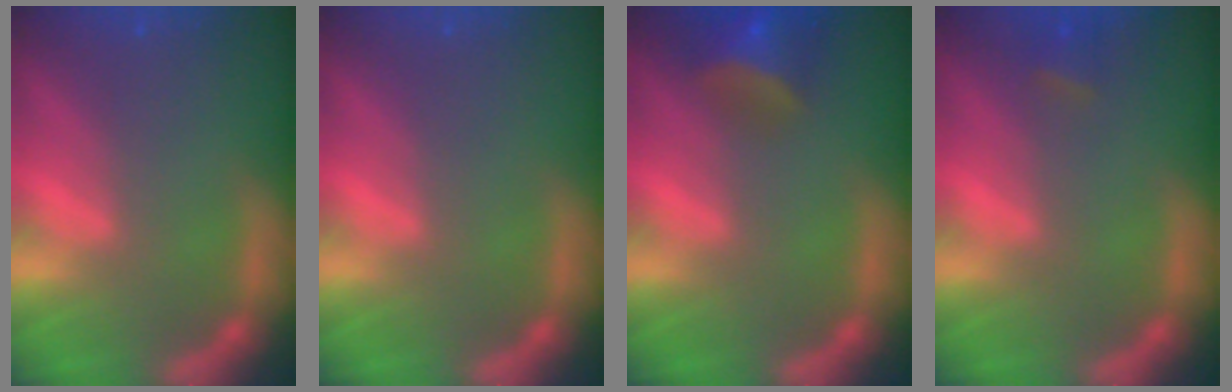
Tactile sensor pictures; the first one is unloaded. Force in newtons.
{"total": 0.0}
{"total": 5.0}
{"total": 1.4}